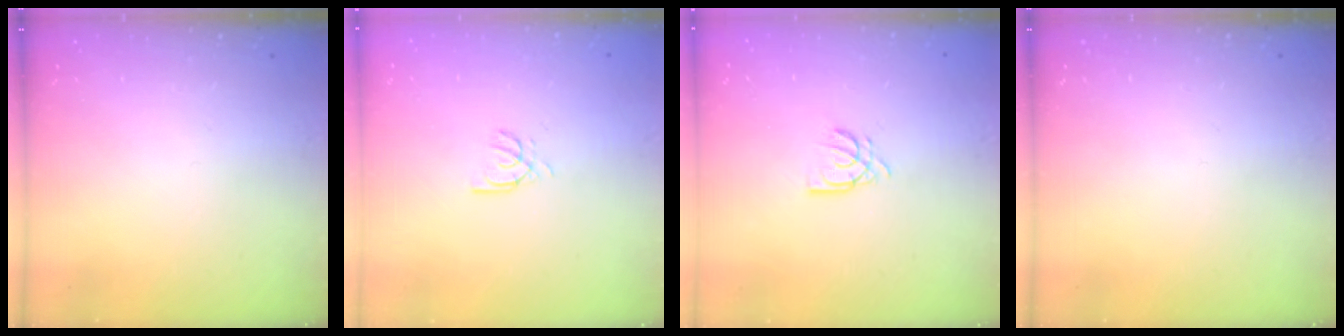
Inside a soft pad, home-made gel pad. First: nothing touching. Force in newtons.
{"total": 3.7, "press": 3.7, "slide": 0.1}
{"total": 6.7, "press": 6.7, "slide": 0.5}
{"total": 0.0}